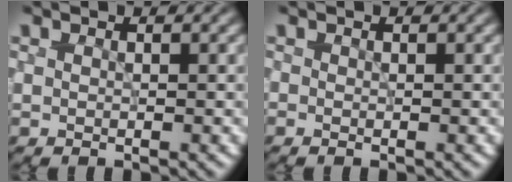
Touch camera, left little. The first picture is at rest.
{"total": 0.0}